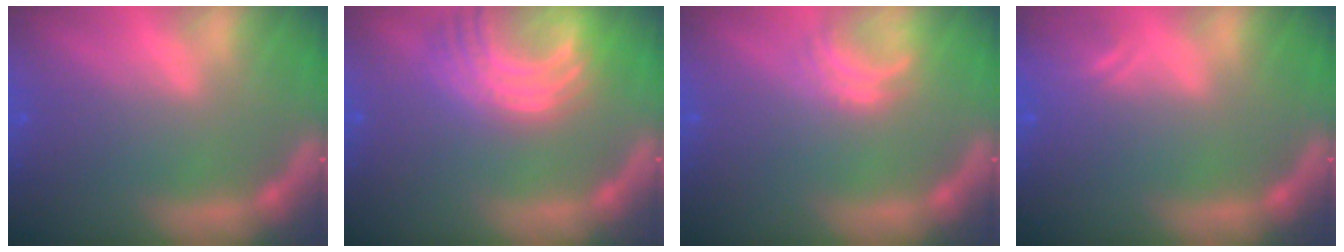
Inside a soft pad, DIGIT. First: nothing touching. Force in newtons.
{"total": 9.5}
{"total": 2.5}
{"total": 1.9}